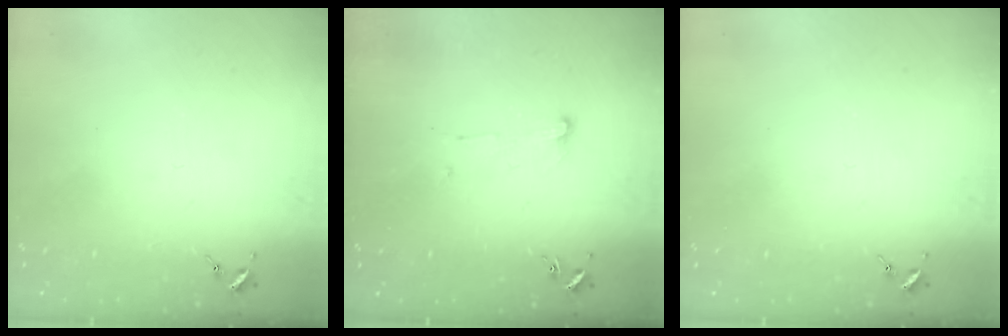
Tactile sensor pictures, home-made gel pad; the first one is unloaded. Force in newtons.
{"total": 5.9, "press": 5.9, "slide": 0.4}
{"total": 0.0}